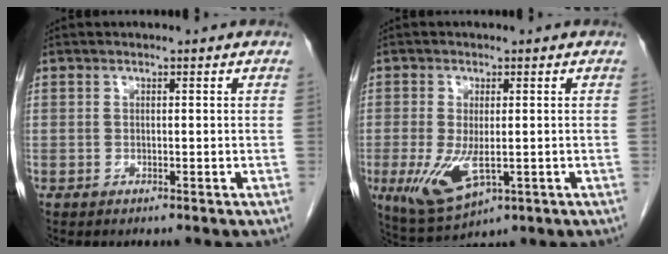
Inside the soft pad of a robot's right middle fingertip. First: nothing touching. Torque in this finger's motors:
{"motor_torque": [1.24, -0.83, 0.55, 0.18]}